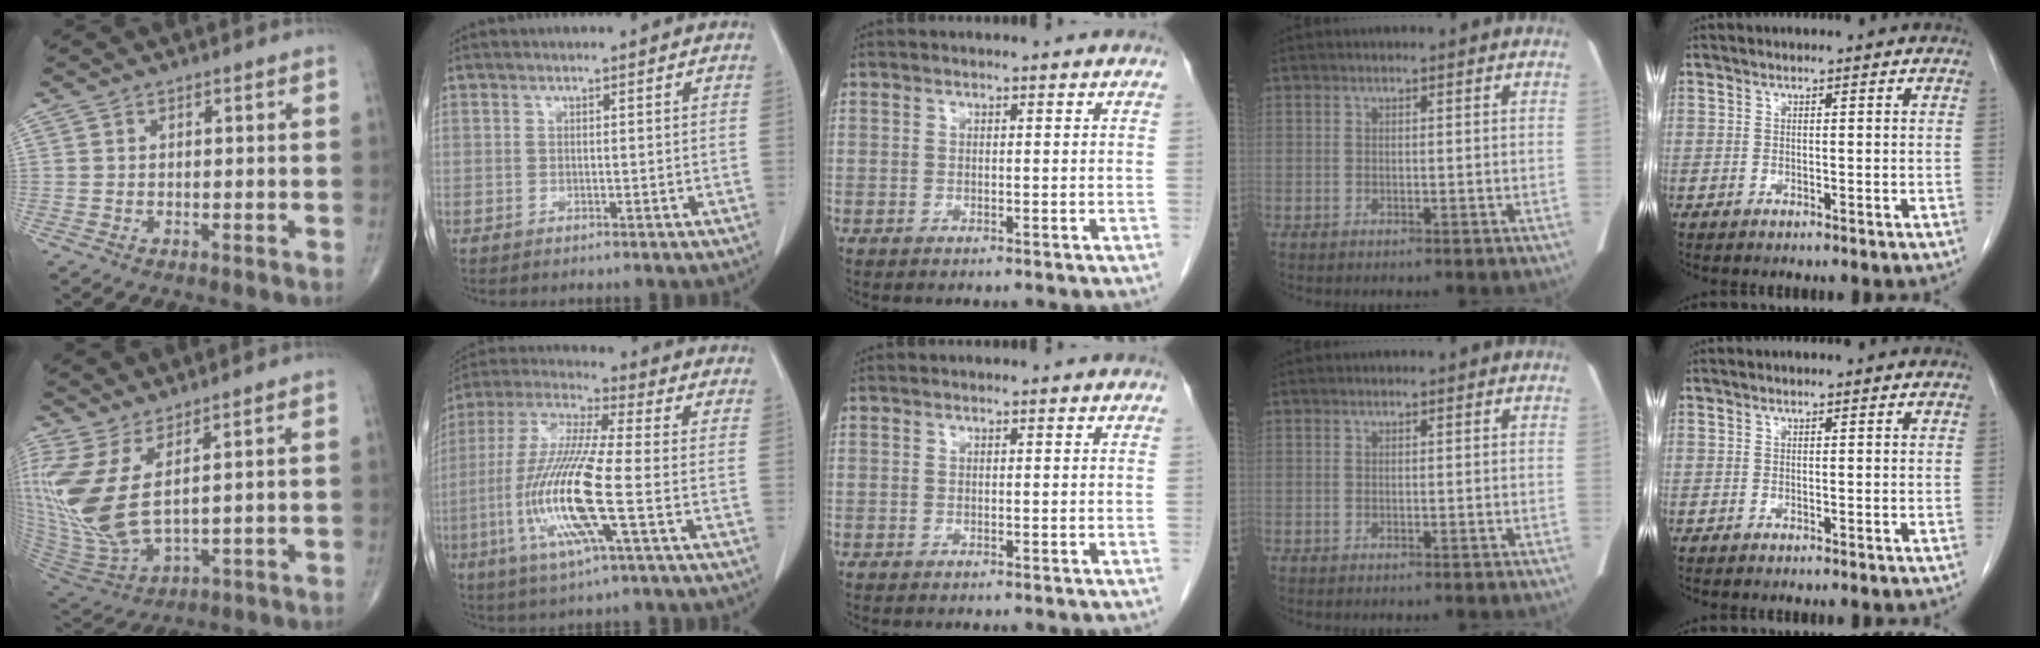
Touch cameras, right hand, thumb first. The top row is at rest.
{"thumb": {"total": 13.8, "force": [3.9, 4.6, 12.4], "torque": [-0.303, -0.032, 0.096]}, "index": {"total": 15.5, "force": [-3.8, 0.8, 15.0], "torque": [-0.318, -0.014, -0.079]}}